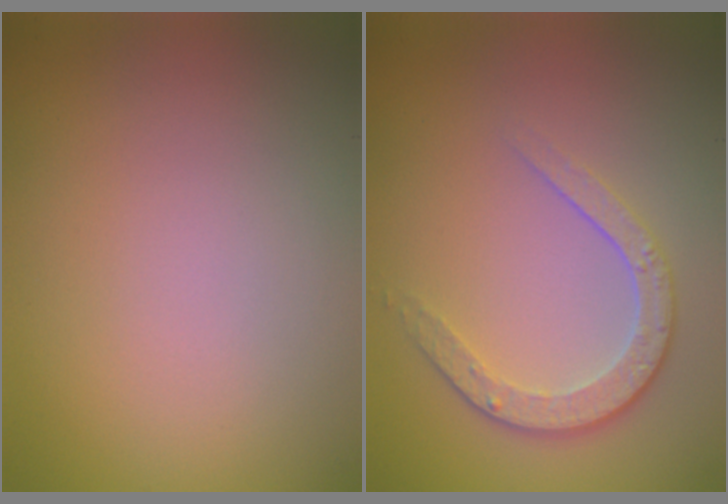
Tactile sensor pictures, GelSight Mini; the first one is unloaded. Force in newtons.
{"total": 3.4, "press": 2.6, "slide": 2.2}